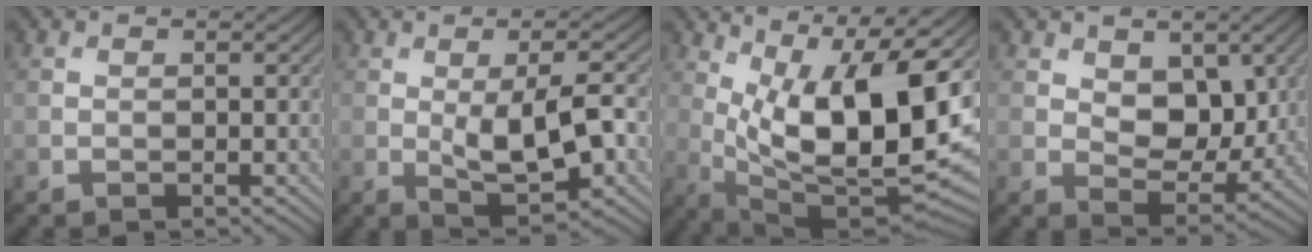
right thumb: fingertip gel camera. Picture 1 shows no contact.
{"total": 8.5, "force": [-0.6, 3.2, 7.9], "torque": [-0.137, -0.005, -0.007]}
{"total": 16.9, "force": [3.2, 6.2, 15.3], "torque": [-0.248, 0.002, 0.068]}
{"total": 6.8, "force": [2.5, 4.4, 4.6], "torque": [-0.089, -0.013, 0.035]}